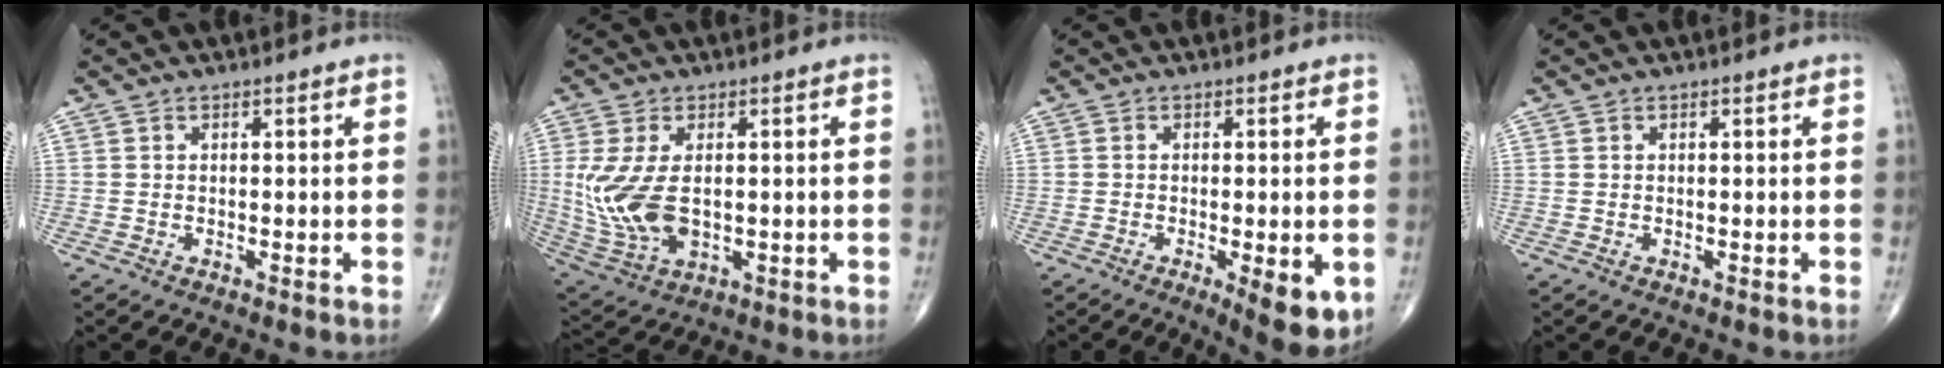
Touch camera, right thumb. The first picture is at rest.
{"total": 12.2, "force": [0.0, 6.9, 10.1], "torque": [-0.224, -0.014, 0.015]}
{"total": 8.4, "force": [-2.5, 2.5, 7.6], "torque": [-0.094, -0.017, -0.031]}
{"total": 0.0}